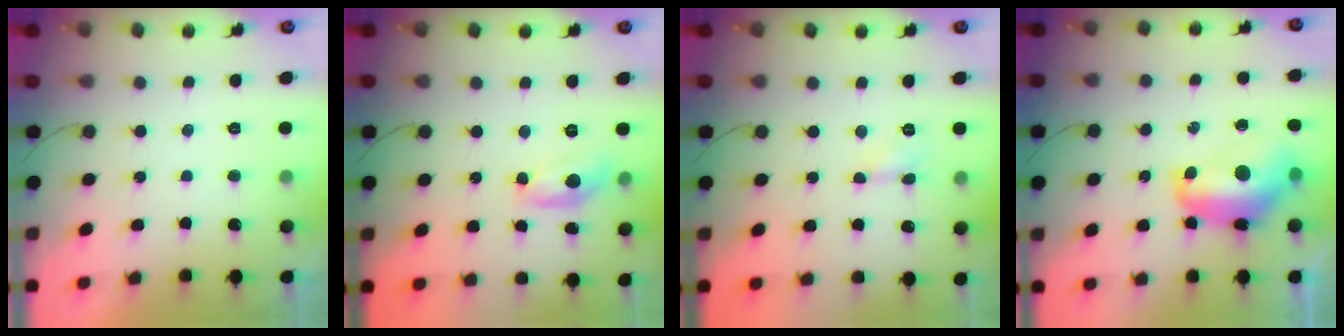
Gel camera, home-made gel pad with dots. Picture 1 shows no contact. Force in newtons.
{"total": 10.5, "press": 10.5, "slide": 0.5}
{"total": 3.6, "press": 3.6, "slide": 0.5}
{"total": 12.9, "press": 12.8, "slide": 1.6}